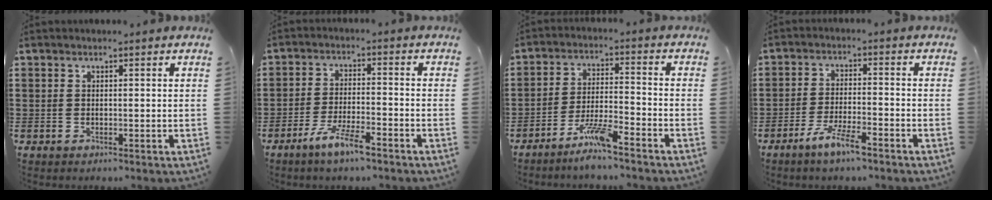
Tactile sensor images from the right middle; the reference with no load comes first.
{"total": 6.0, "force": [-4.4, 0.9, 4.0], "torque": [-0.083, -0.005, -0.082]}
{"total": 5.9, "force": [-4.8, 0.1, 3.4], "torque": [-0.079, -0.012, -0.092]}
{"total": 5.6, "force": [-4.1, 0.8, 3.7], "torque": [-0.071, -0.002, -0.076]}